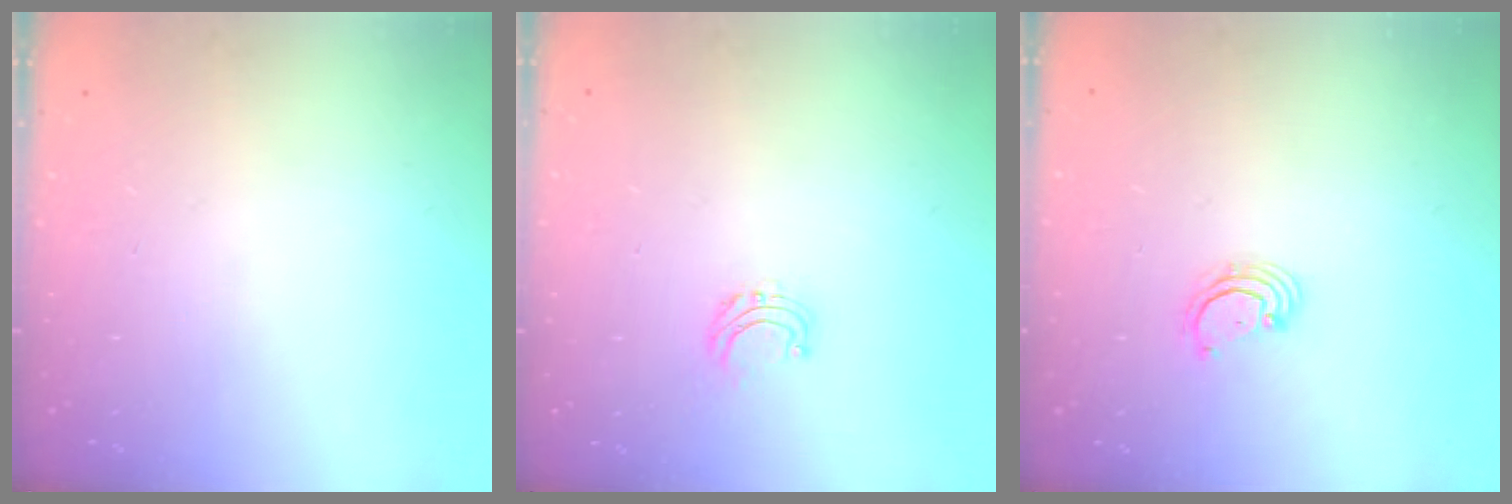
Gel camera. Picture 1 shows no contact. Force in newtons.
{"total": 4.7, "press": 4.7, "slide": 0.4}
{"total": 2.6, "press": 2.6, "slide": 0.3}